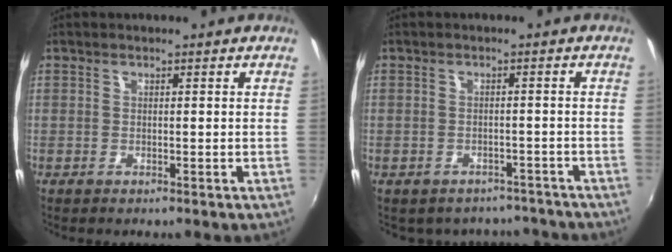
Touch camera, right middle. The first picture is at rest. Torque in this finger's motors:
{"motor_torque": [0.99, -1.14, 0.08, 0.08]}